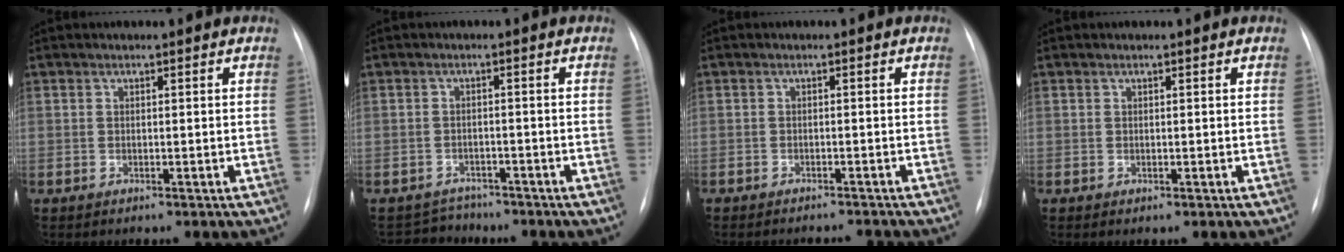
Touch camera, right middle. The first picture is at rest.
{"total": 3.6, "force": [-3.0, 1.5, -1.3], "torque": [0.020, 0.008, -0.050]}
{"total": 4.0, "force": [-4.0, 0.3, 0.2], "torque": [0.005, -0.003, -0.052]}
{"total": 0.0}